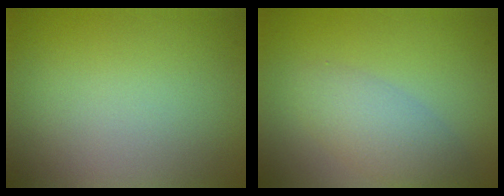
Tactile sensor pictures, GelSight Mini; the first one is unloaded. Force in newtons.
{"total": 3.4, "press": 3.4, "slide": 0.1}